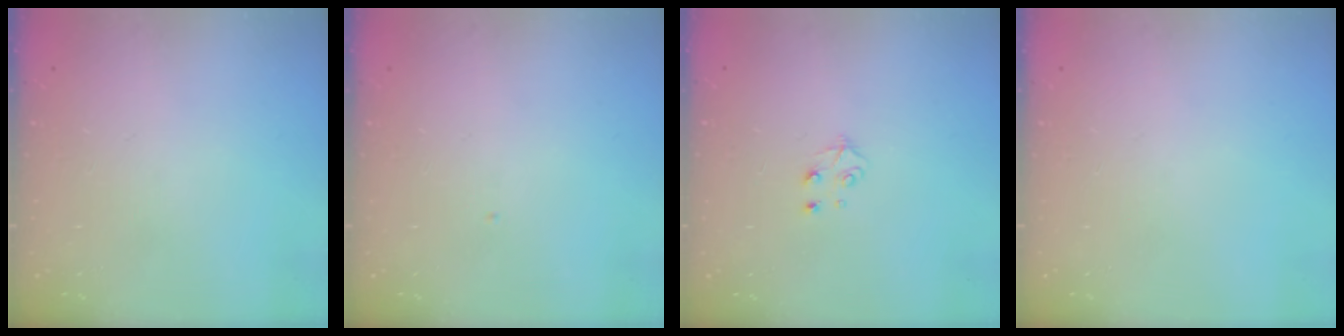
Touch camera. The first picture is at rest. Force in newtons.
{"total": 0.0}
{"total": 4.5, "press": 4.5, "slide": 0.4}
{"total": 0.0}